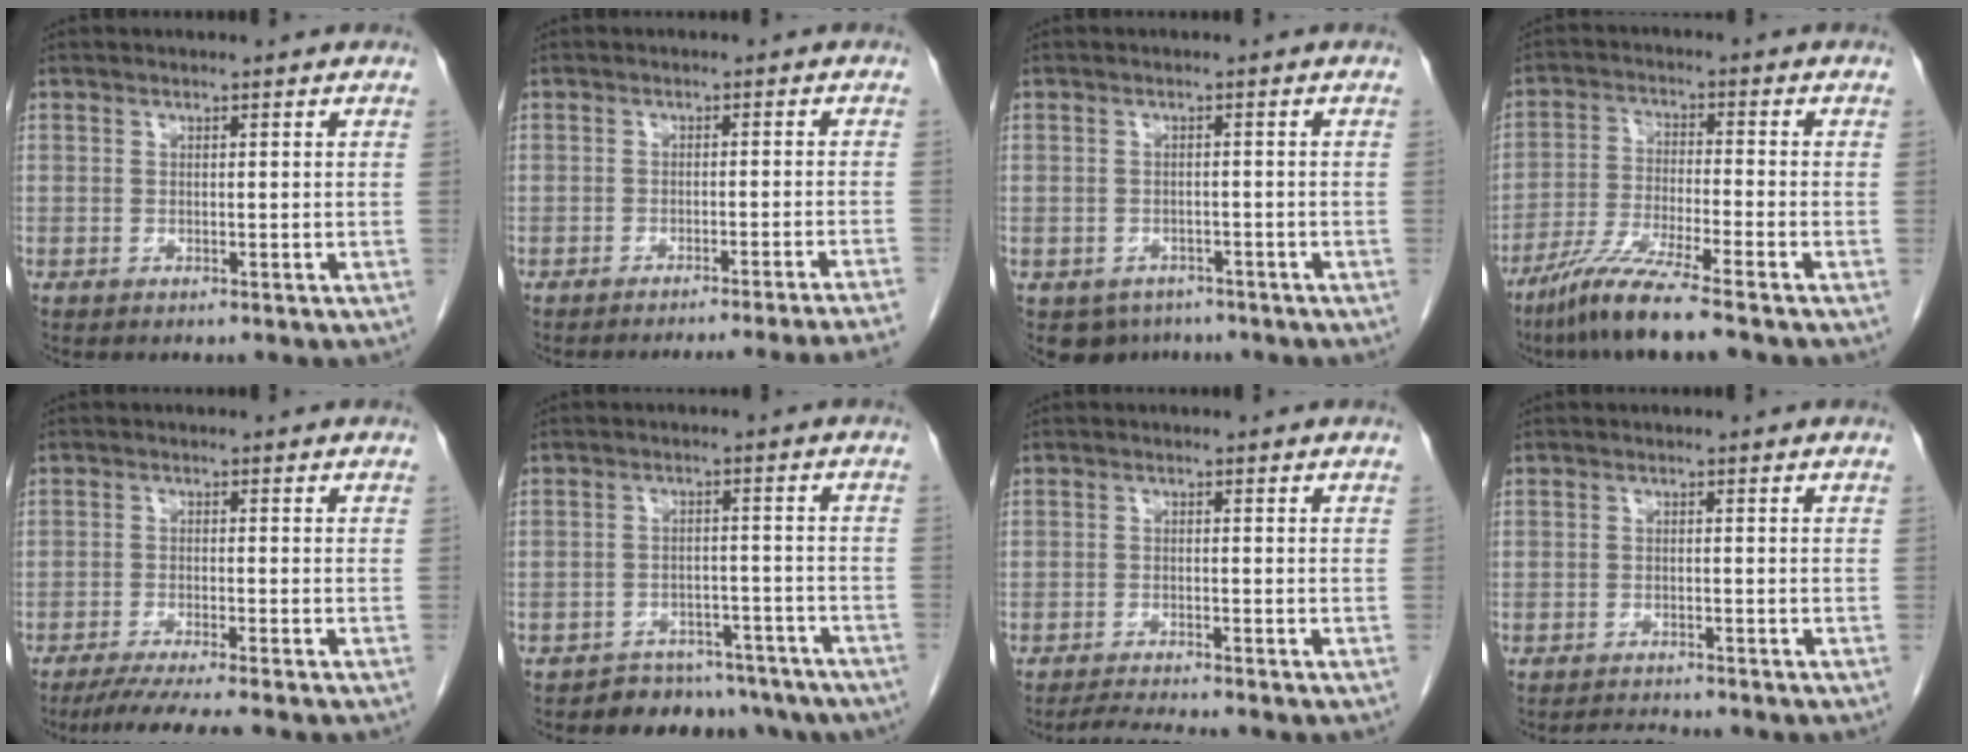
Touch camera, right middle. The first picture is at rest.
{"total": 14.6, "force": [-13.7, -3.0, 4.1], "torque": [-0.017, -0.027, -0.162]}
{"total": 4.3, "force": [-3.0, 3.0, 0.6], "torque": [-0.004, 0.004, -0.040]}
{"total": 8.9, "force": [-6.8, -0.7, 5.6], "torque": [-0.110, -0.033, -0.130]}
{"total": 7.0, "force": [-5.9, -0.9, 3.7], "torque": [-0.047, -0.022, -0.095]}
{"total": 10.3, "force": [-8.6, 5.4, 1.4], "torque": [0.002, 0.026, -0.096]}
{"total": 3.1, "force": [-2.8, -1.0, 0.7], "torque": [-0.021, -0.018, -0.053]}
{"total": 1.9, "force": [-1.9, -0.2, 0.0], "torque": [-0.005, -0.012, -0.029]}